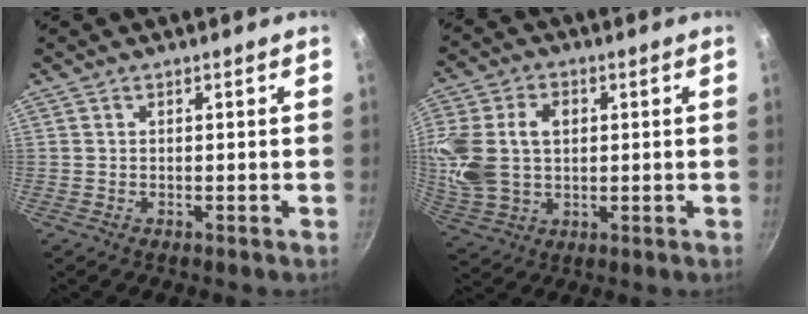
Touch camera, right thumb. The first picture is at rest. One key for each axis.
{"total": 15.5, "fx": 2.3, "fy": 11.2, "fz": 10.5, "tx": -0.222, "ty": 0.010, "tz": 0.048}